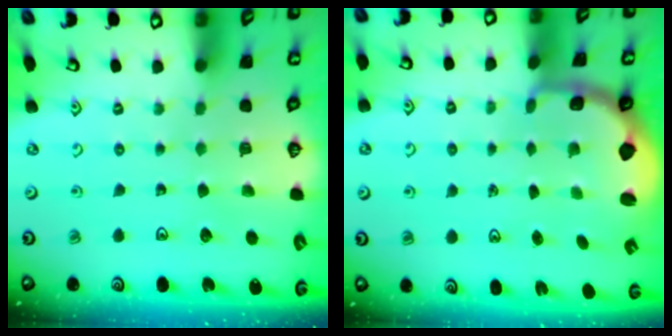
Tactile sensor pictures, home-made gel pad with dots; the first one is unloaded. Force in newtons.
{"total": 2.5, "press": 1.3, "slide": 2.1}